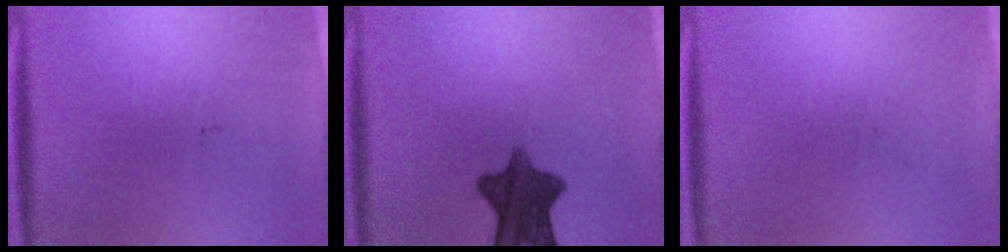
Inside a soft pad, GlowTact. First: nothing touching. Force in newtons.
{"total": 10.4}
{"total": 0.0}